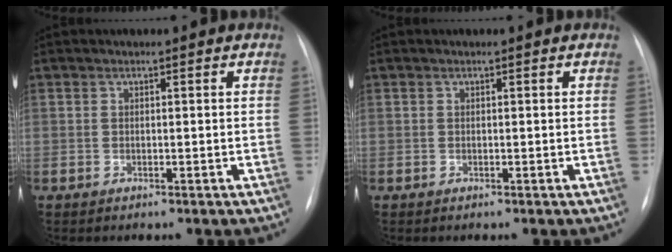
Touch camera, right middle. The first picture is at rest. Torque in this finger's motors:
{"motor_torque": [-0.22, -0.23, -0.01, 0.00]}